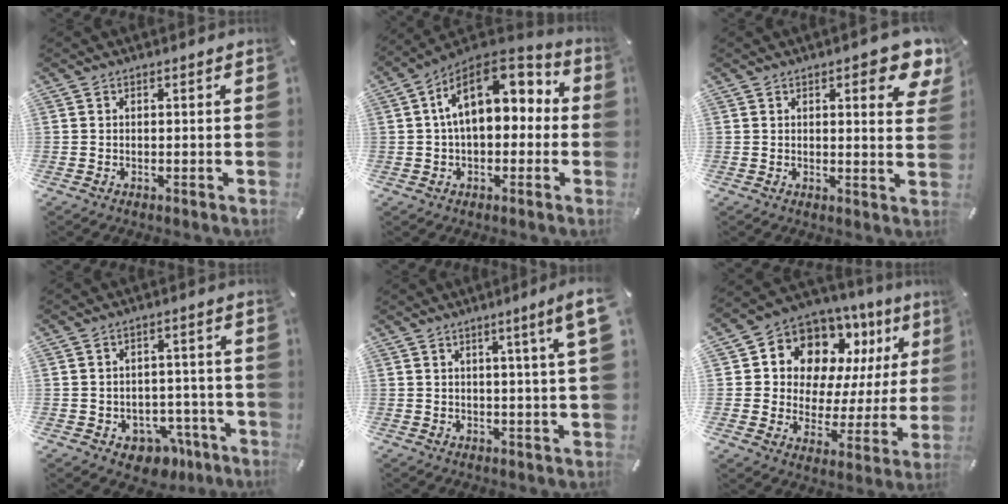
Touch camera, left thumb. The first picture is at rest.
{"total": 14.8, "force": [4.2, 9.3, 10.7], "torque": [-0.181, -0.017, 0.075]}
{"total": 7.4, "force": [4.4, 2.6, 5.3], "torque": [-0.063, -0.024, 0.071]}
{"total": 6.9, "force": [-3.3, 5.4, 2.8], "torque": [-0.030, 0.027, -0.053]}
{"total": 6.4, "force": [2.8, -0.4, 5.7], "torque": [-0.096, -0.007, 0.042]}
{"total": 11.2, "force": [7.4, 7.7, 3.2], "torque": [-0.069, -0.069, 0.139]}